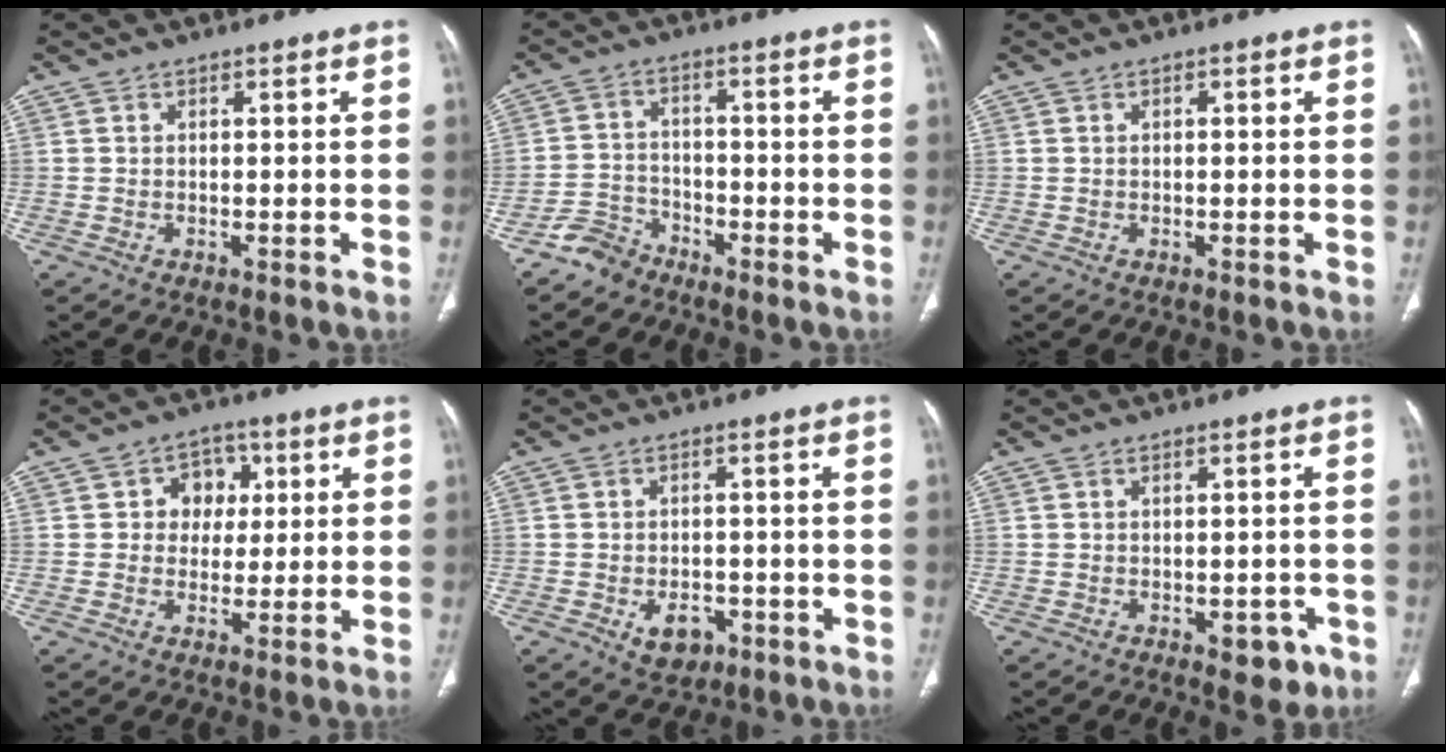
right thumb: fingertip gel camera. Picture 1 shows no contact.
{"total": 4.7, "force": [-4.0, 2.5, 0.2], "torque": [0.006, 0.027, -0.082]}
{"total": 0.6, "force": [0.1, 0.2, 0.5], "torque": [-0.010, 0.002, 0.002]}
{"total": 6.4, "force": [1.4, 5.5, 3.0], "torque": [-0.002, 0.004, 0.015]}
{"total": 5.3, "force": [-2.2, 3.6, 3.2], "torque": [-0.034, 0.008, -0.022]}
{"total": 4.6, "force": [-2.2, 2.5, 3.2], "torque": [-0.017, 0.007, -0.021]}